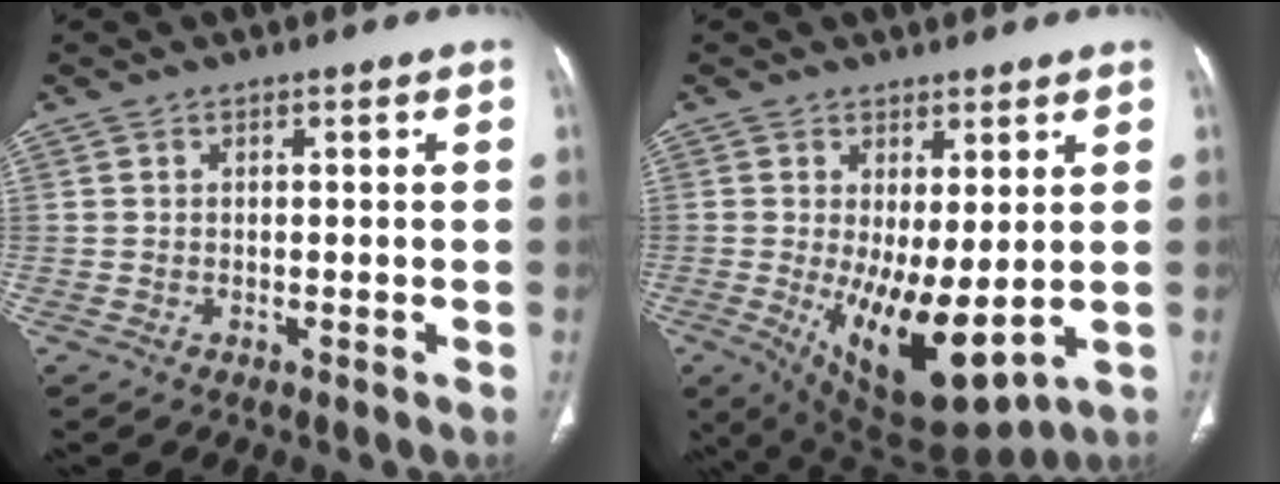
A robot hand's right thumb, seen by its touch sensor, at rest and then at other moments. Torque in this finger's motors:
{"motor_torque": [2.13, 2.23, 0.27, -0.04, 0.55]}